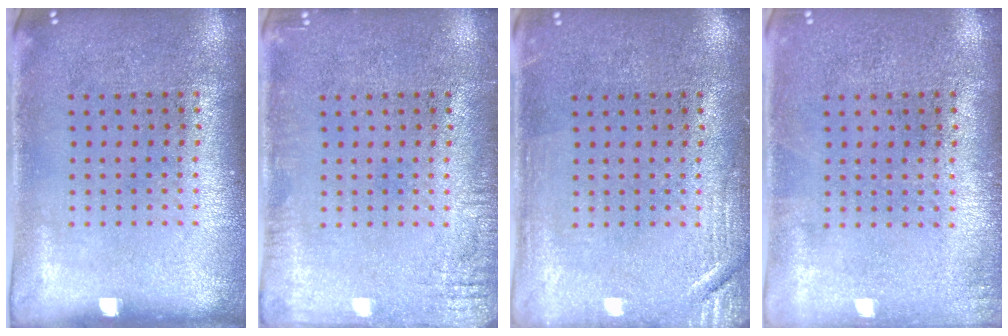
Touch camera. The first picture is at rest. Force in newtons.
{"total": 1.8, "press": 1.8, "slide": 0.1}
{"total": 2.1, "press": 2.0, "slide": 0.4}
{"total": 0.7, "press": 0.7, "slide": 0.1}